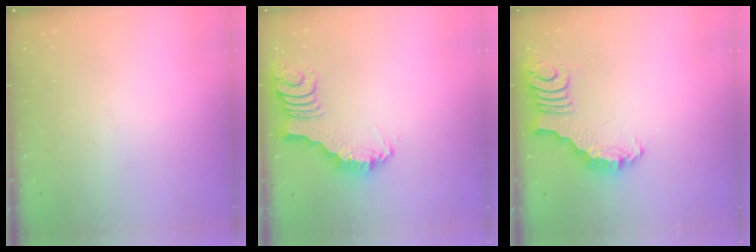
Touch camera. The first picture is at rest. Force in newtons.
{"total": 2.3, "press": 2.3, "slide": 0.3}
{"total": 3.4, "press": 3.4, "slide": 0.5}